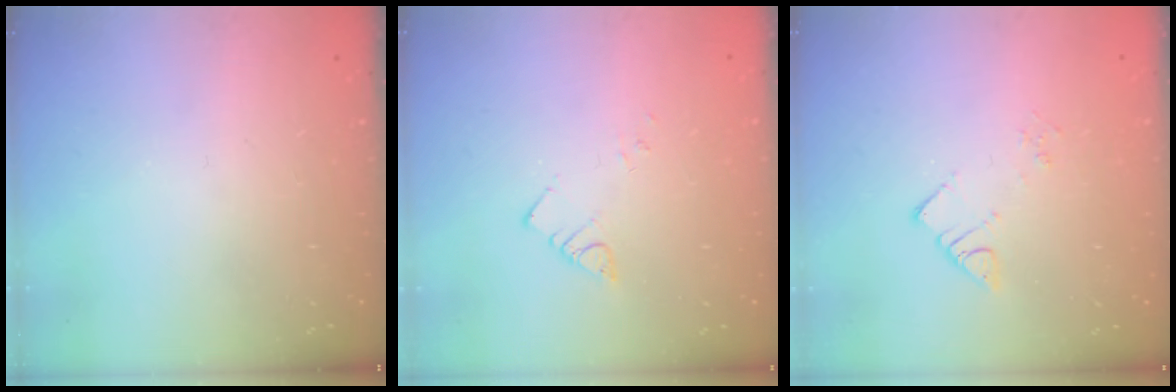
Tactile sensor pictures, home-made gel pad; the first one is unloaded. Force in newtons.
{"total": 2.5, "press": 2.5, "slide": 0.3}
{"total": 3.3, "press": 3.3, "slide": 0.2}